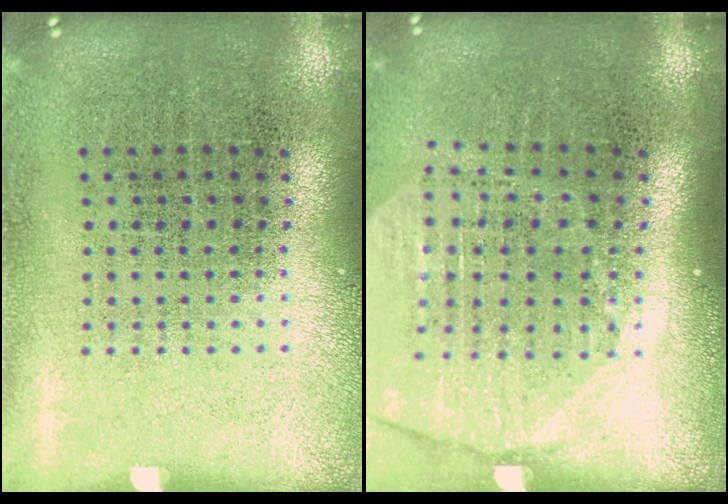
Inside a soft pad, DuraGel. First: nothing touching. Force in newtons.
{"total": 2.1, "press": 1.8, "slide": 0.9}